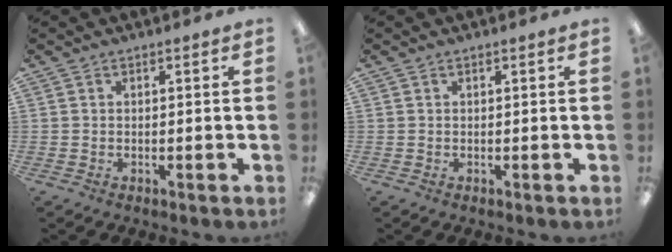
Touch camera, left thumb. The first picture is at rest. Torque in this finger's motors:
{"motor_torque": [-0.01, 0.03, 0.14, -0.14, 0.00]}